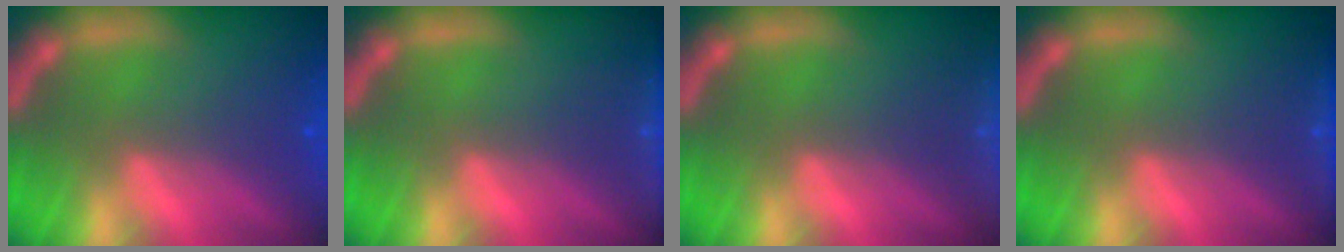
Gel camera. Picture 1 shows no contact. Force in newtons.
{"total": 3.0}
{"total": 7.9}
{"total": 1.9}